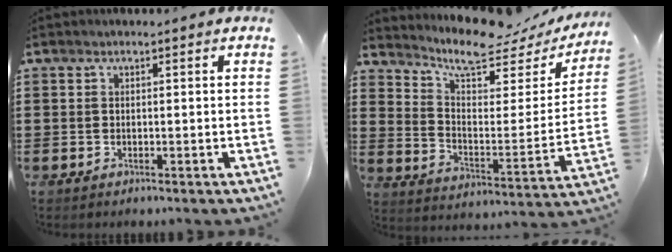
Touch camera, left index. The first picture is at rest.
{"total": 8.2, "force": [7.2, 1.6, 3.6], "torque": [-0.094, -0.047, 0.125]}